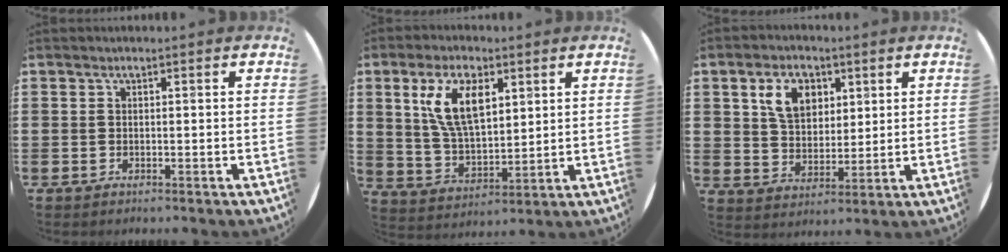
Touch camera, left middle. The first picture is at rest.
{"total": 8.8, "force": [4.5, 3.9, 6.6], "torque": [-0.141, 0.007, 0.081]}
{"total": 6.2, "force": [3.2, 4.0, 3.6], "torque": [-0.069, 0.007, 0.055]}